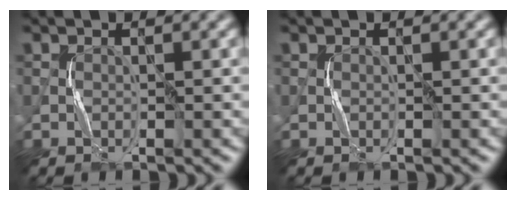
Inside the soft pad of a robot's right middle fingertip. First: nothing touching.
{"total": 0.0}